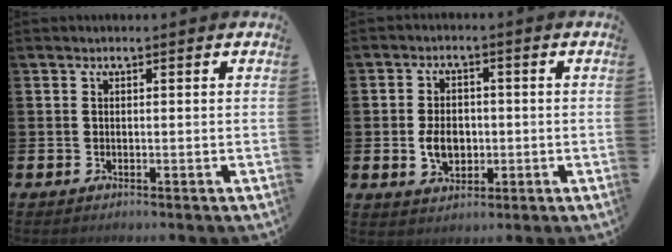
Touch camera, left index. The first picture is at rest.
{"total": 4.5, "force": [-0.6, 3.3, 3.1], "torque": [-0.051, 0.006, -0.014]}